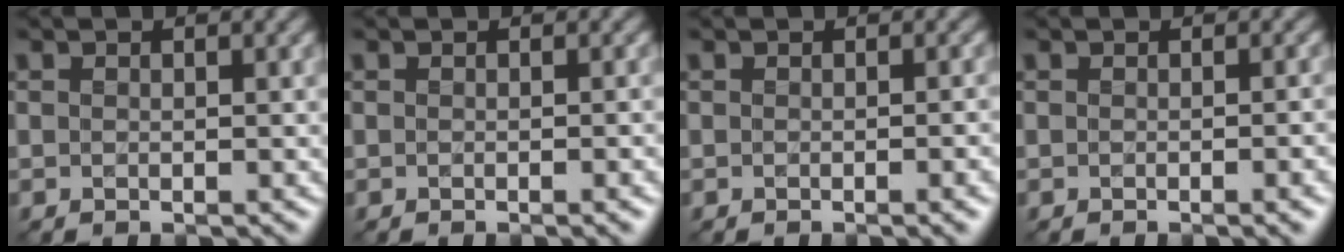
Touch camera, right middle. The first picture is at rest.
{"total": 1.5, "force": [-0.4, 0.4, 1.4], "torque": [-0.011, -0.001, -0.007]}
{"total": 2.7, "force": [-0.7, 0.8, 2.5], "torque": [-0.020, -0.001, -0.009]}
{"total": 3.0, "force": [-0.7, 0.9, 2.8], "torque": [-0.023, -0.001, -0.010]}